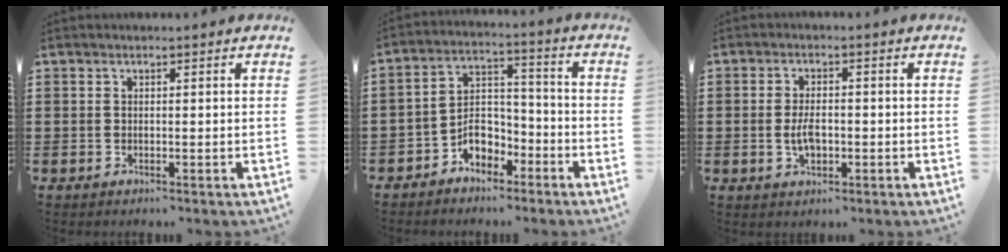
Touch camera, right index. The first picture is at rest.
{"total": 5.8, "force": [-3.7, 3.8, 2.5], "torque": [-0.048, 0.015, -0.070]}
{"total": 3.8, "force": [-0.6, 1.9, 3.3], "torque": [-0.067, 0.000, -0.012]}